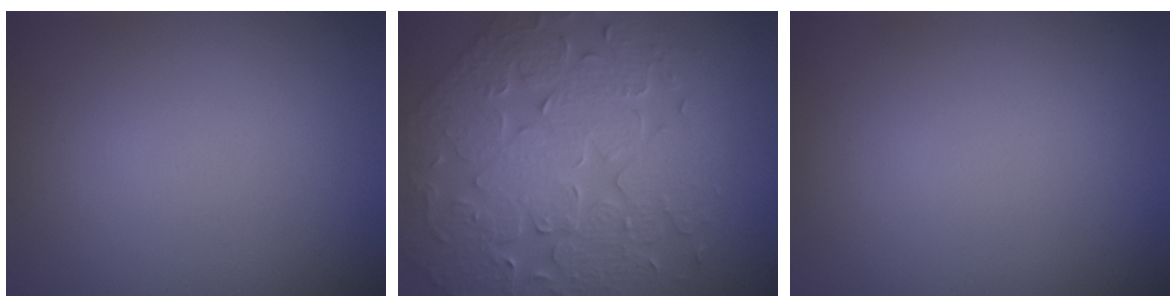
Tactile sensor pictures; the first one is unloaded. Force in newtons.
{"total": 9.0, "press": 6.7, "slide": 6.0}
{"total": 0.0}